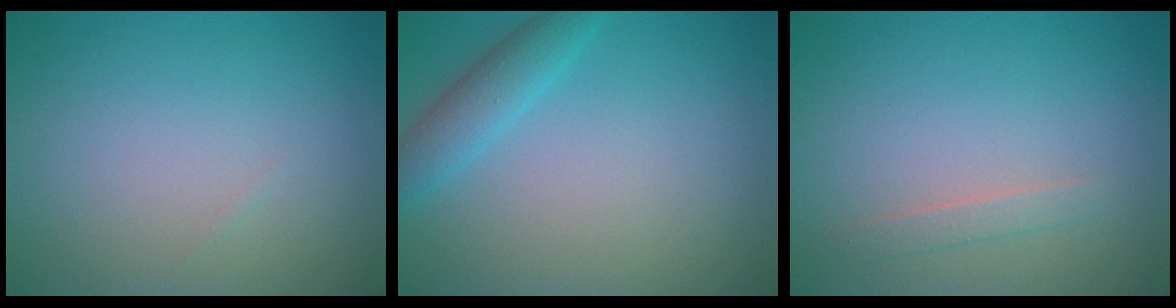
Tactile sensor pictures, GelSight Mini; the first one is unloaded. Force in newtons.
{"total": 2.9, "press": 2.9, "slide": 0.2}
{"total": 1.1, "press": 1.1, "slide": 0.1}